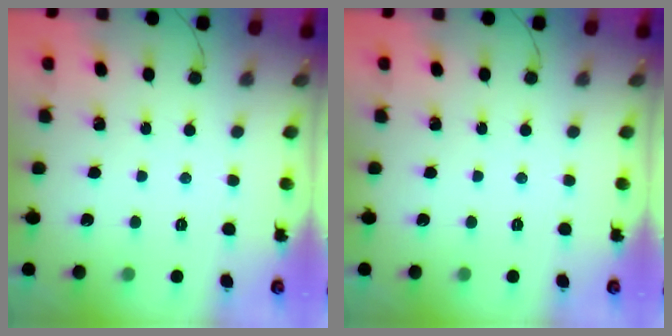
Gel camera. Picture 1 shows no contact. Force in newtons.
{"total": 0.0}